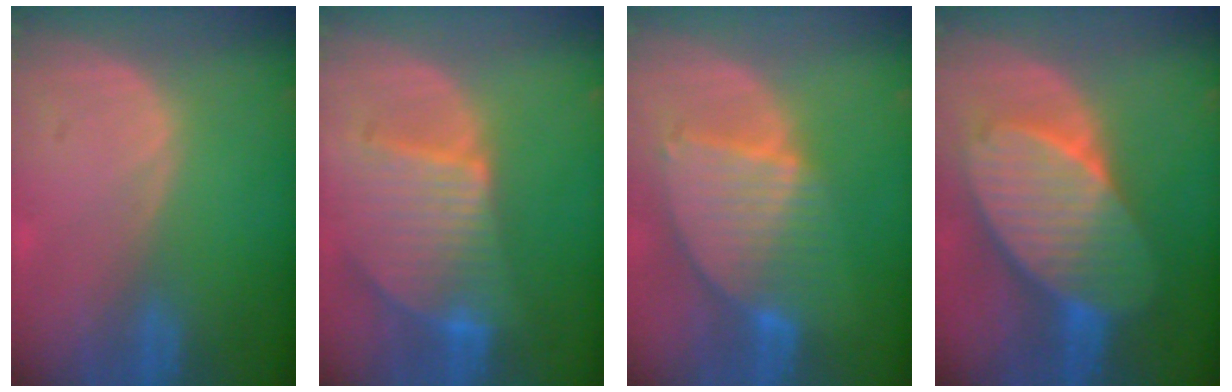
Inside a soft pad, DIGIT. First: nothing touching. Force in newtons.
{"total": 9.4, "press": 8.2, "slide": 4.7}
{"total": 8.5, "press": 7.4, "slide": 4.1}
{"total": 10.9, "press": 10.9, "slide": 0.5}